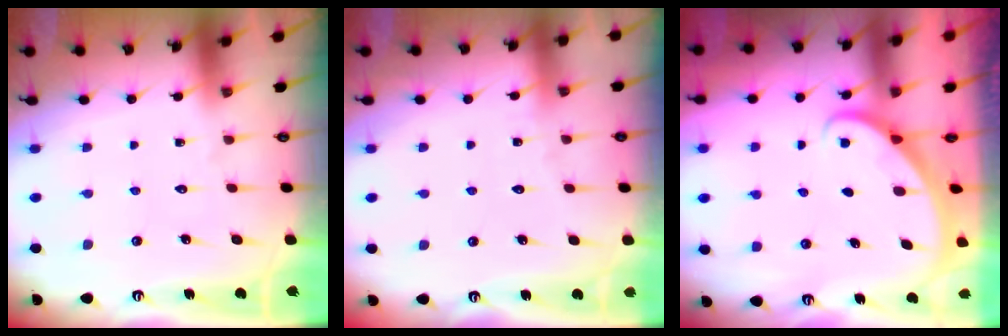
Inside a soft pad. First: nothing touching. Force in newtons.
{"total": 2.6, "press": 2.6, "slide": 0.2}
{"total": 2.1, "press": 2.1, "slide": 0.1}